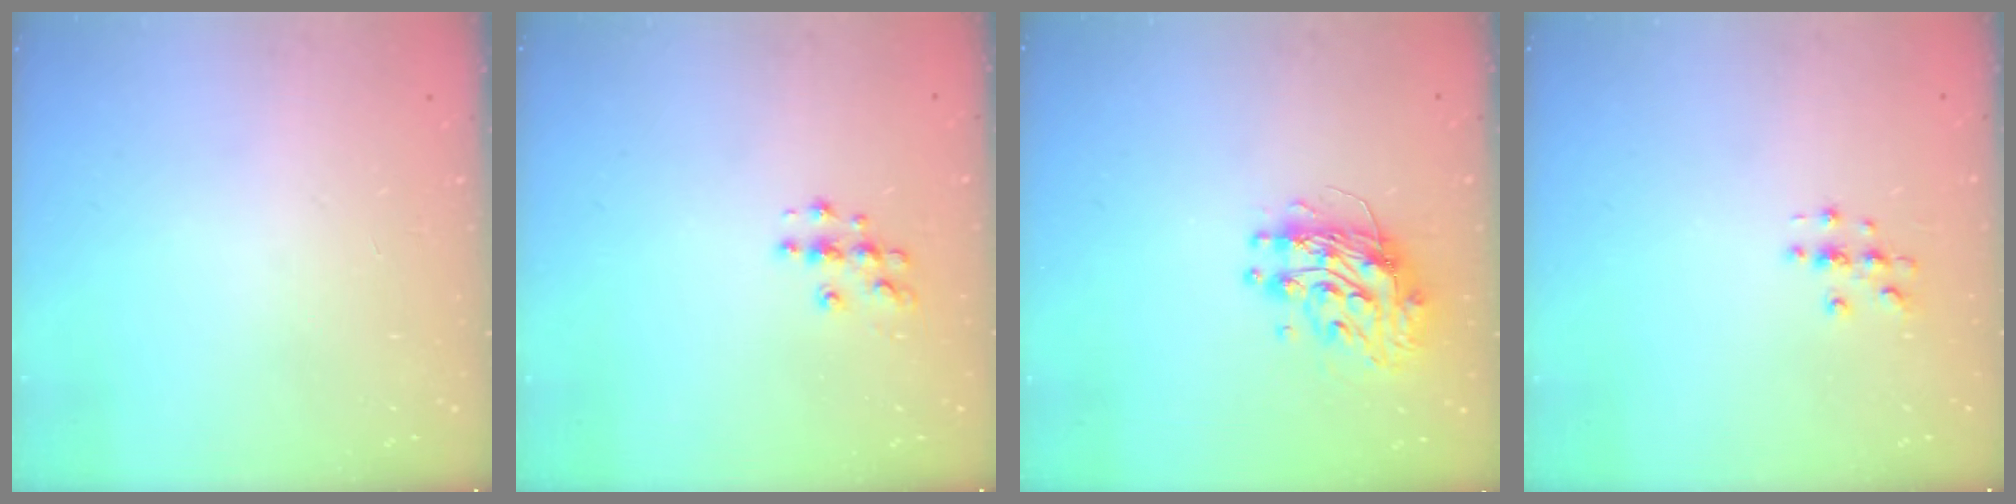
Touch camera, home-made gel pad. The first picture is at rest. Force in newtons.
{"total": 5.2, "press": 5.1, "slide": 0.5}
{"total": 10.2, "press": 10.2, "slide": 0.8}
{"total": 2.7, "press": 2.7, "slide": 0.3}